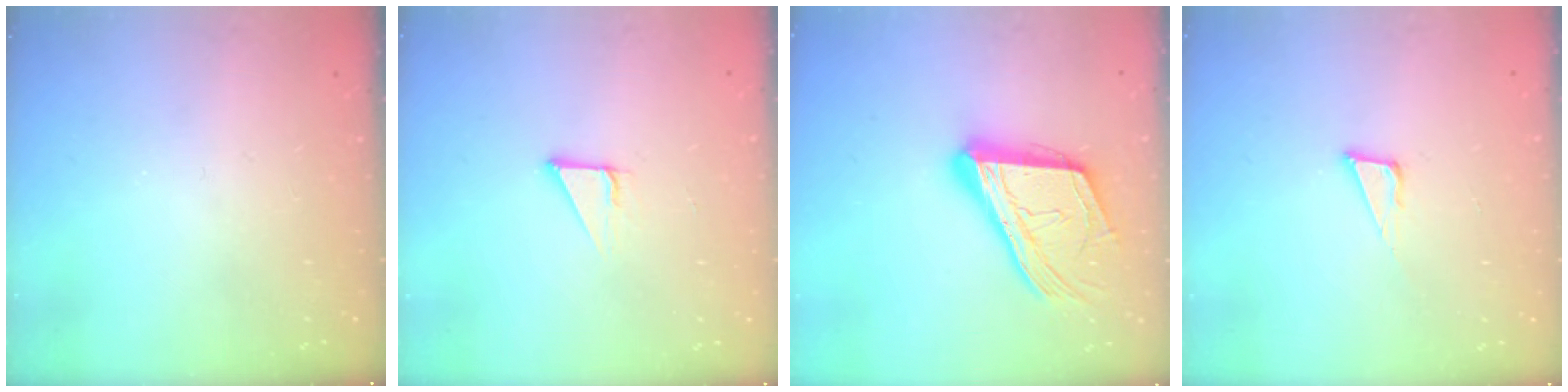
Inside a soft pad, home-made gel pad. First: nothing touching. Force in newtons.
{"total": 2.8, "press": 2.8, "slide": 0.2}
{"total": 21.0, "press": 20.8, "slide": 2.7}
{"total": 6.1, "press": 5.5, "slide": 2.7}